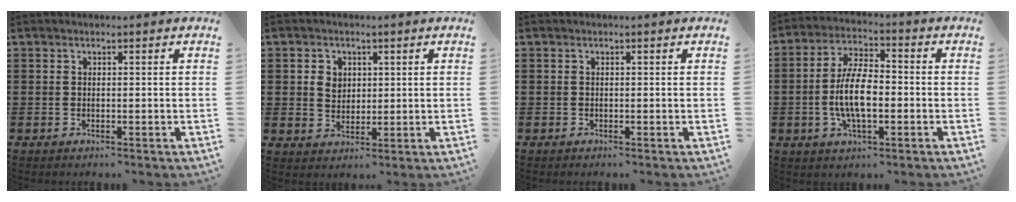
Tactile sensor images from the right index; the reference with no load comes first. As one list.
[{"total": 3.1, "force": [0.9, 2.7, 1.1], "torque": [-0.031, 0.011, 0.015]}, {"total": 0.0}, {"total": 8.9, "force": [-1.3, 3.7, 8.0], "torque": [-0.173, 0.000, -0.031]}]